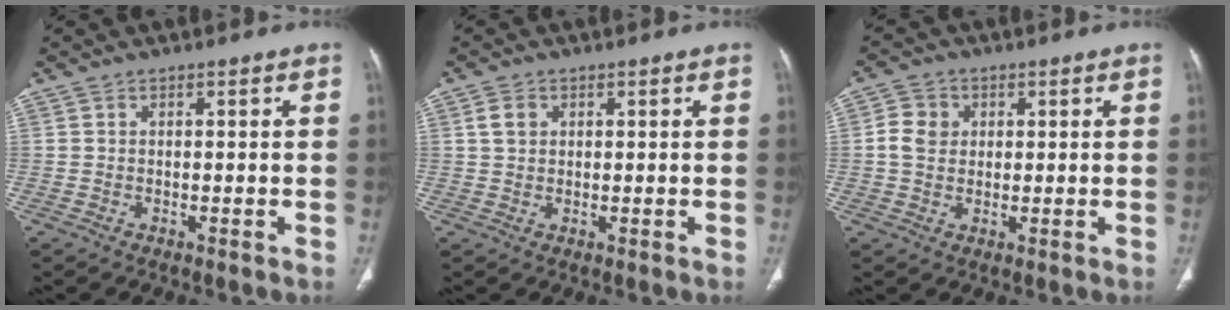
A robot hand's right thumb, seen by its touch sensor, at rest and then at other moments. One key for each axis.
{"total": 2.9, "fx": 1.0, "fy": 2.3, "fz": 1.5, "tx": -0.019, "ty": 0.002, "tz": 0.022}
{"total": 5.1, "fx": 0.8, "fy": 4.4, "fz": 2.4, "tx": -0.034, "ty": 0.006, "tz": 0.012}